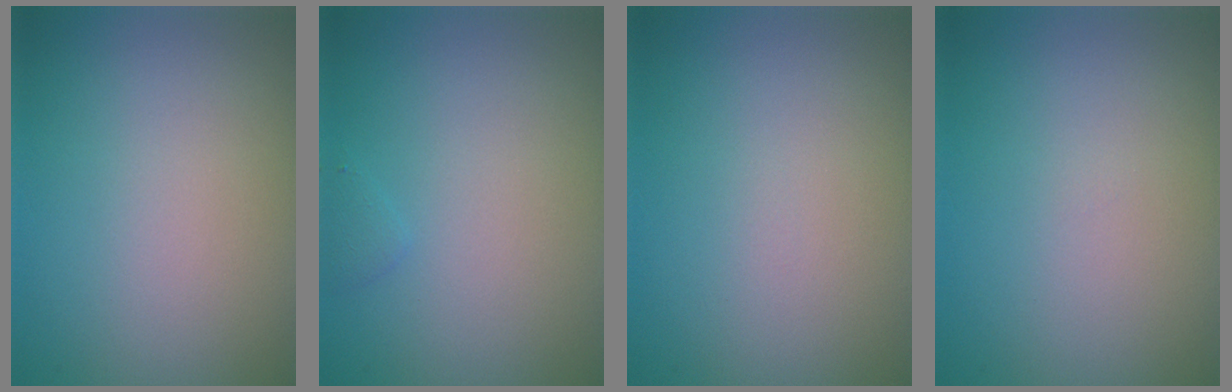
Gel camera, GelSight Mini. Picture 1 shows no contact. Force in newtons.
{"total": 0.6, "press": 0.6, "slide": 0.1}
{"total": 0.0}
{"total": 0.0}